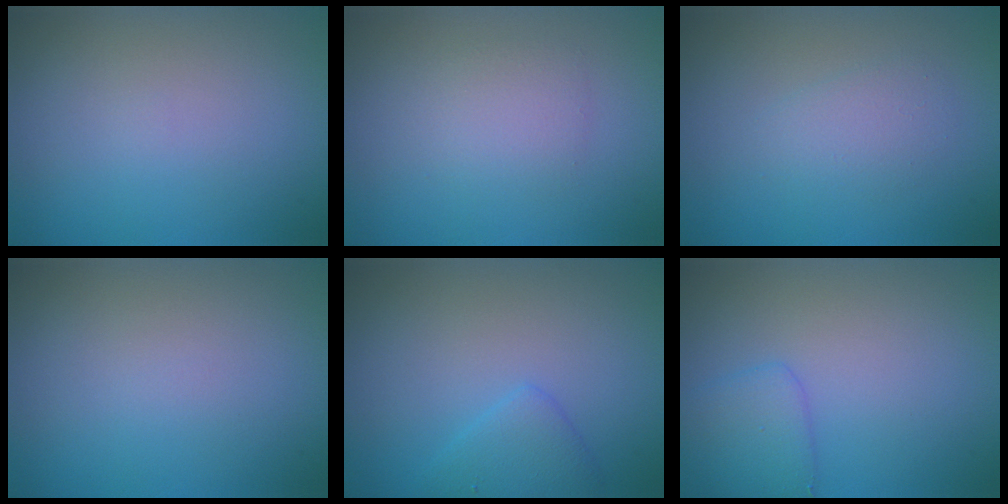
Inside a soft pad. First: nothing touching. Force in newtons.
{"total": 1.9, "press": 1.9, "slide": 0.1}
{"total": 1.8, "press": 1.8, "slide": 0.1}
{"total": 0.0}
{"total": 2.2, "press": 2.2, "slide": 0.1}
{"total": 2.2, "press": 2.2, "slide": 0.1}